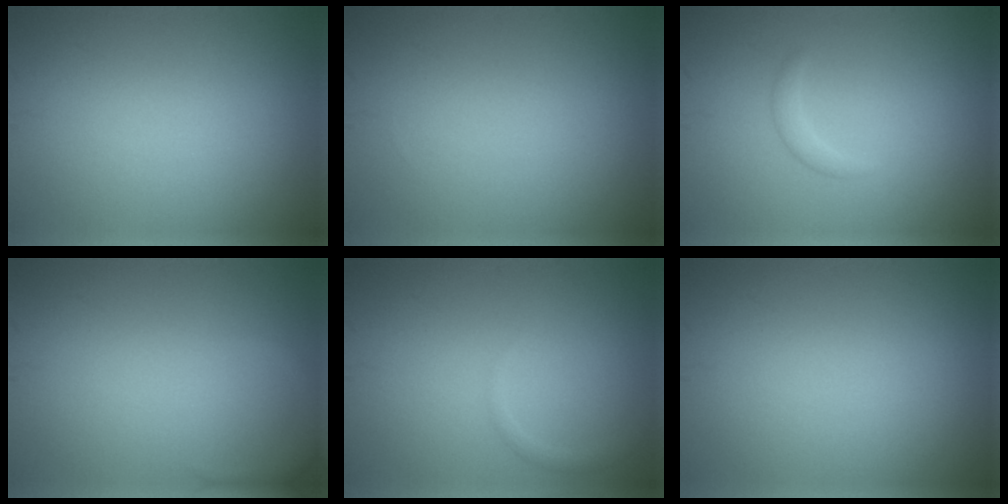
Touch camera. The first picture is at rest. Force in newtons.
{"total": 0.0}
{"total": 0.9, "press": 0.9, "slide": 0.0}
{"total": 1.4, "press": 1.4, "slide": 0.1}
{"total": 0.8, "press": 0.8, "slide": 0.1}
{"total": 0.0}